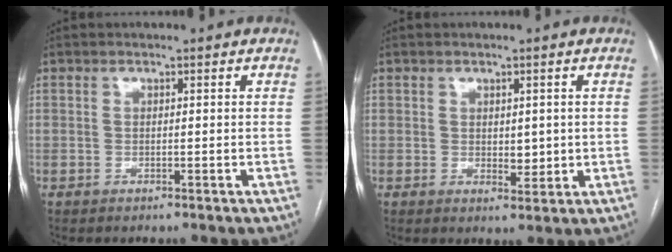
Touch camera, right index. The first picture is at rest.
{"total": 2.9, "force": [0.2, 1.7, 2.3], "torque": [-0.031, -0.007, 0.009]}